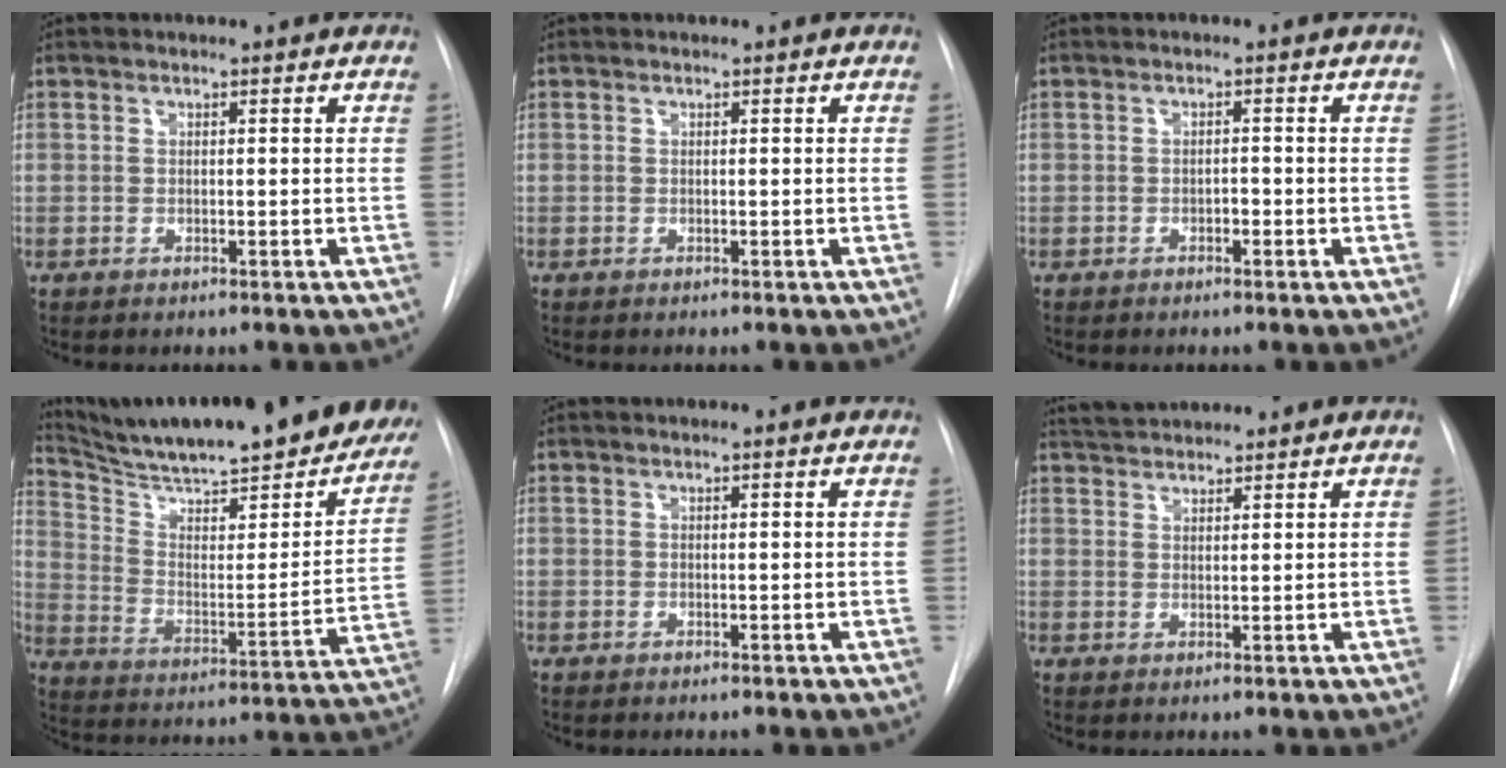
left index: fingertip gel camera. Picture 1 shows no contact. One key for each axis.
{"total": 0.0}
{"total": 1.5, "fx": -1.3, "fy": 0.5, "fz": 0.6, "tx": -0.006, "ty": -0.003, "tz": -0.022}
{"total": 30.3, "fx": 26.5, "fy": 4.4, "fz": 13.9, "tx": -0.220, "ty": -0.090, "tz": 0.354}
{"total": 0.5, "fx": 0.5, "fy": -0.1, "fz": 0.2, "tx": -0.009, "ty": 0.003, "tz": 0.003}
{"total": 4.2, "fx": 4.1, "fy": 0.4, "fz": 0.9, "tx": -0.022, "ty": 0.027, "tz": 0.076}